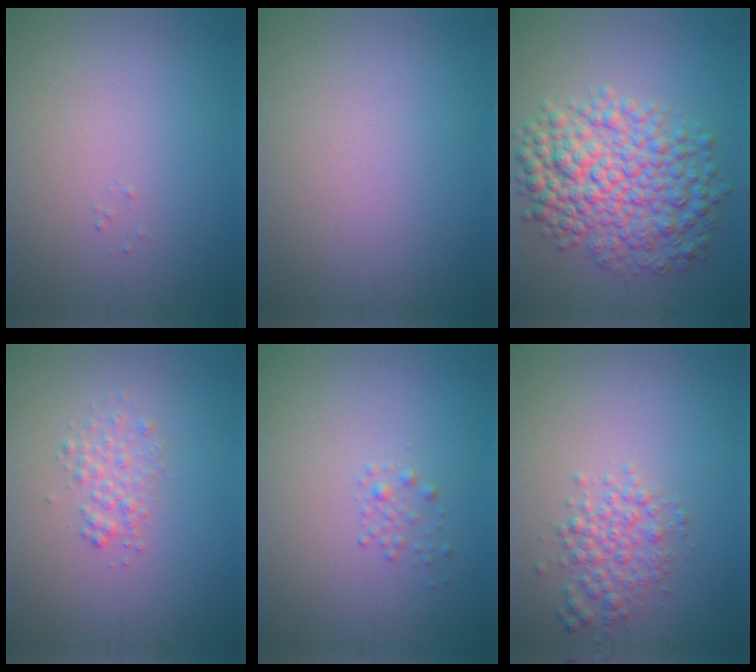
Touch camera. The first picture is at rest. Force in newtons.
{"total": 0.0}
{"total": 8.4, "press": 8.4, "slide": 0.1}
{"total": 1.7, "press": 1.7, "slide": 0.1}
{"total": 0.9, "press": 0.9, "slide": 0.0}
{"total": 2.8, "press": 2.8, "slide": 0.1}